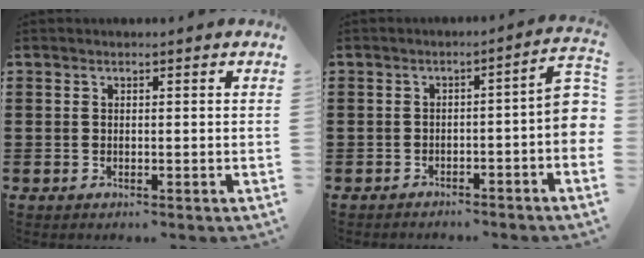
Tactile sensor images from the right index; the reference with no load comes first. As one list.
[{"total": 4.5, "force": [-2.1, 0.7, 3.9], "torque": [-0.053, 0.001, -0.042]}]